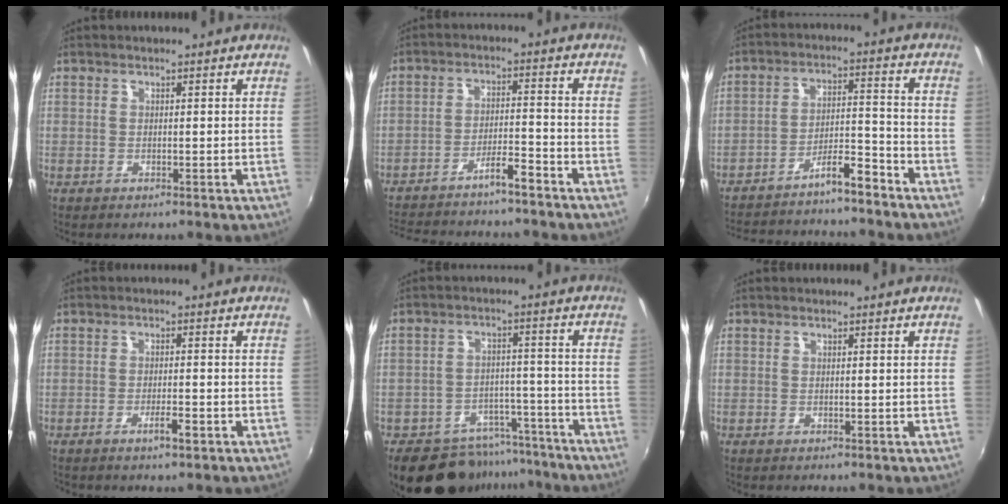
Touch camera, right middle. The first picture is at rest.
{"total": 9.2, "force": [-8.3, 0.8, 4.0], "torque": [-0.089, 0.020, -0.134]}
{"total": 10.4, "force": [-9.6, 1.0, 4.1], "torque": [-0.082, 0.038, -0.154]}
{"total": 2.7, "force": [-1.7, 0.5, 2.0], "torque": [-0.041, 0.000, -0.027]}
{"total": 15.8, "force": [-13.0, 7.8, 4.6], "torque": [-0.105, 0.033, -0.167]}
{"total": 0.0}